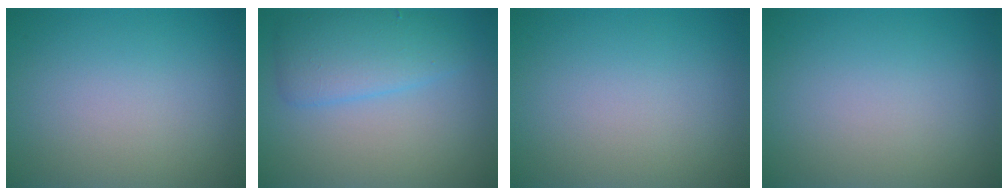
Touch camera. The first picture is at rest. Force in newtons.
{"total": 4.0, "press": 4.0, "slide": 0.1}
{"total": 0.0}
{"total": 0.0}